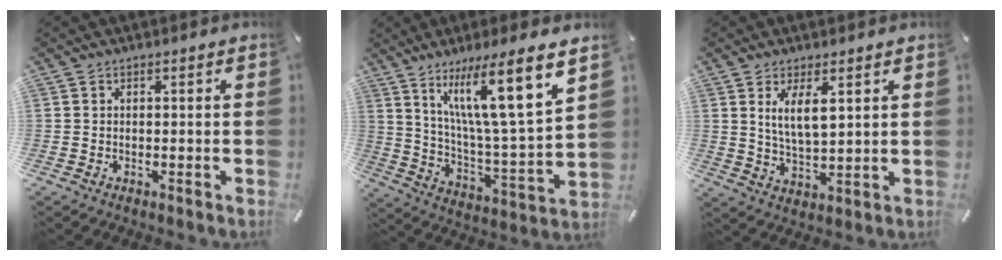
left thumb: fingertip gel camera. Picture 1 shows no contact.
{"total": 17.7, "force": [11.3, 2.8, 13.4], "torque": [-0.231, -0.061, 0.173]}
{"total": 7.0, "force": [3.2, 2.7, 5.6], "torque": [-0.111, -0.008, 0.051]}